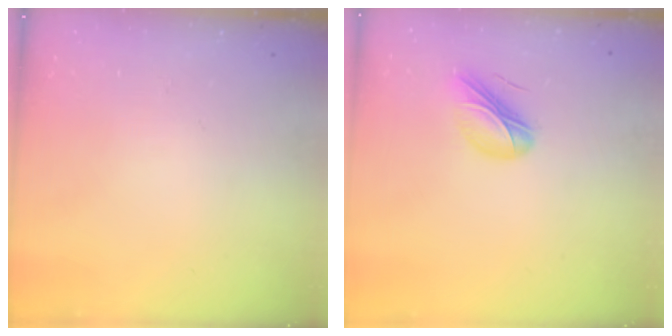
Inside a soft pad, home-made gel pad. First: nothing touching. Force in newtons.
{"total": 9.5, "press": 9.2, "slide": 2.5}